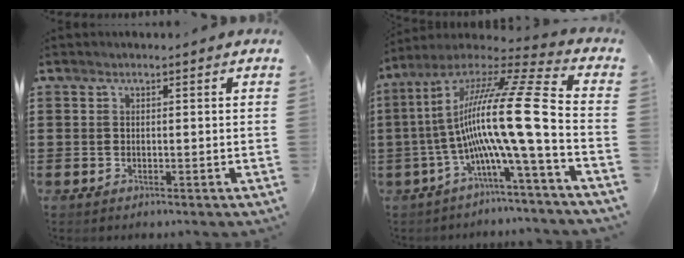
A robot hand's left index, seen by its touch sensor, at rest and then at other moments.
{"total": 16.4, "force": [-4.2, 1.5, 15.8], "torque": [-0.322, -0.010, -0.093]}